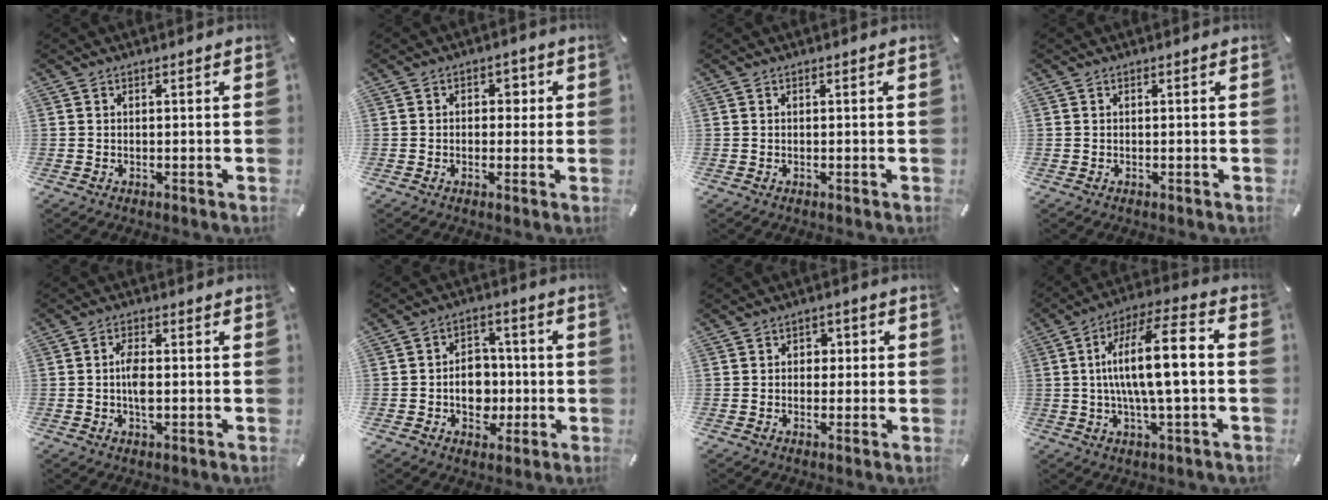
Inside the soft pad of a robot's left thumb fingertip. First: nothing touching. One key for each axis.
{"total": 3.2, "fx": -0.1, "fy": 2.5, "fz": 1.9, "tx": -0.015, "ty": 0.003, "tz": -0.013}
{"total": 0.0}
{"total": 0.0}
{"total": 4.6, "fx": -0.5, "fy": 2.3, "fz": 4.0, "tx": -0.087, "ty": 0.001, "tz": -0.012}
{"total": 8.5, "fx": -1.7, "fy": 7.1, "fz": 4.3, "tx": -0.064, "ty": 0.015, "tz": -0.028}
{"total": 2.9, "fx": -0.6, "fy": 2.4, "fz": 1.4, "tx": -0.020, "ty": 0.008, "tz": -0.019}
{"total": 15.6, "fx": 0.4, "fy": 4.1, "fz": 15.0, "tx": -0.275, "ty": 0.005, "tz": -0.001}